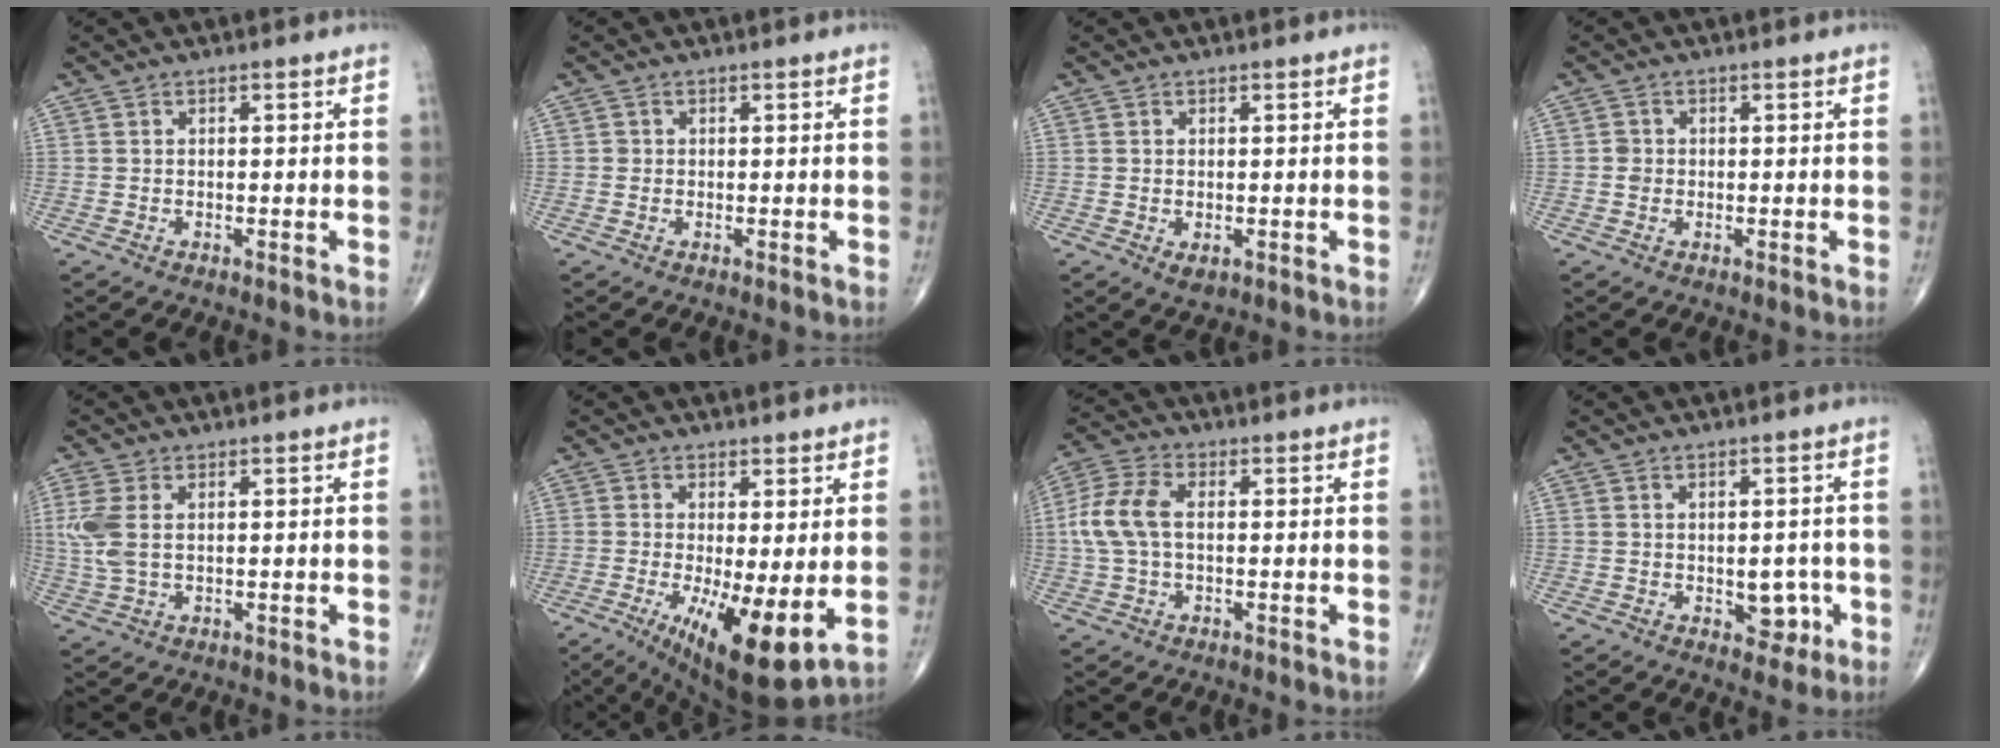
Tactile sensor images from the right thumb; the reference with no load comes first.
{"total": 0.6, "force": [0.0, 0.6, 0.1], "torque": [0.004, 0.003, -0.002]}
{"total": 1.9, "force": [-0.4, 1.2, 1.4], "torque": [-0.018, -0.004, -0.001]}
{"total": 1.4, "force": [-0.2, 1.4, 0.4], "torque": [0.001, 0.005, -0.005]}
{"total": 6.1, "force": [1.0, 3.5, 4.9], "torque": [-0.138, 0.007, 0.024]}
{"total": 12.7, "force": [-2.2, 3.7, 11.9], "torque": [-0.199, -0.026, -0.023]}
{"total": 8.6, "force": [0.4, 5.0, 7.0], "torque": [-0.168, 0.021, 0.005]}
{"total": 5.0, "force": [-1.3, 3.3, 3.6], "torque": [-0.012, 0.002, -0.011]}